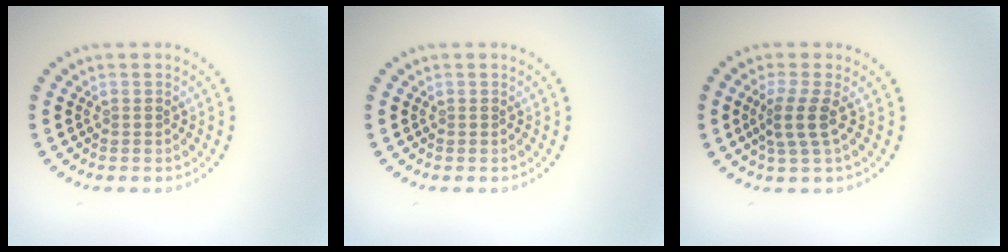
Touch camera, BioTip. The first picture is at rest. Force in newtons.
{"total": 0.0}
{"total": 2.5, "press": 2.0, "slide": 1.6}